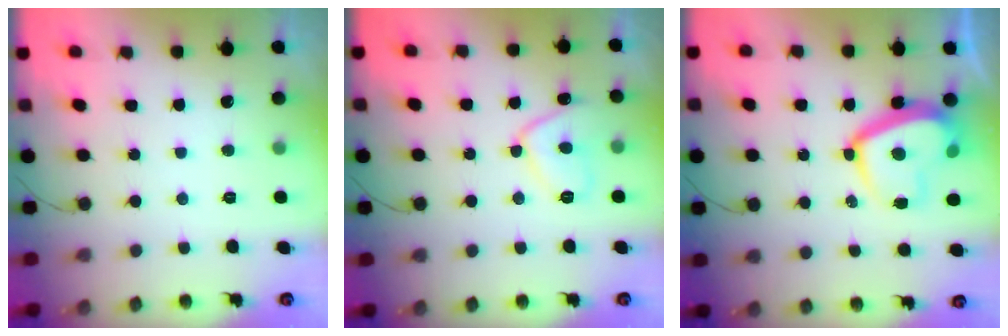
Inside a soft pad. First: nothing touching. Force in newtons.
{"total": 9.3, "press": 9.3, "slide": 1.2}
{"total": 13.2, "press": 13.1, "slide": 1.4}